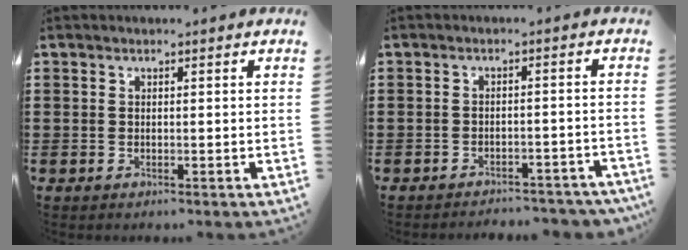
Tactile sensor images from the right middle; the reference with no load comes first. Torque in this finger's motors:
{"motor_torque": [2.14, 0.00, 0.11, 0.06]}